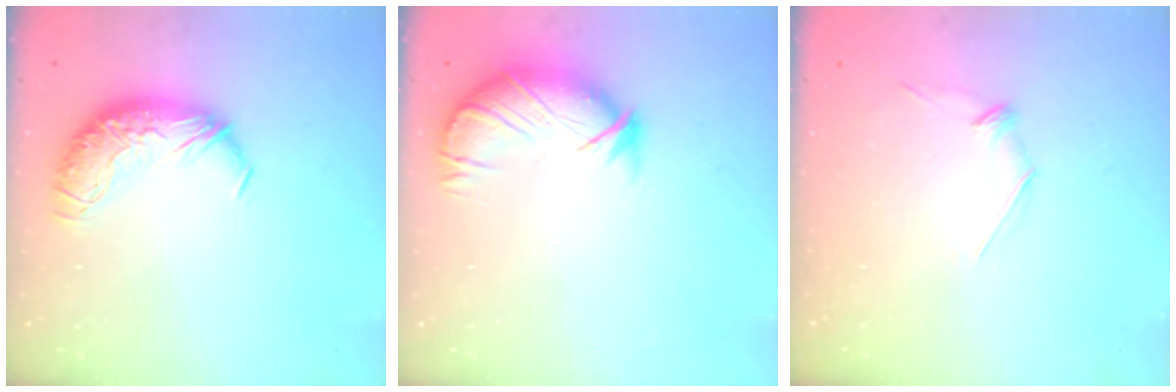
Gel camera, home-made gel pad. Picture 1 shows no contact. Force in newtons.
{"total": 3.8, "press": 3.2, "slide": 2.0}
{"total": 5.8, "press": 5.6, "slide": 1.3}